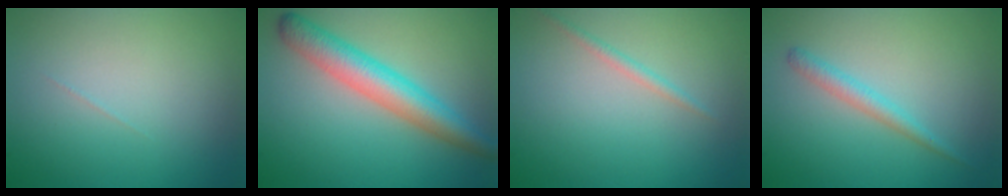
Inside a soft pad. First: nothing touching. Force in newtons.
{"total": 4.9, "press": 4.9, "slide": 0.1}
{"total": 0.9, "press": 0.9, "slide": 0.0}
{"total": 1.5, "press": 1.5, "slide": 0.2}